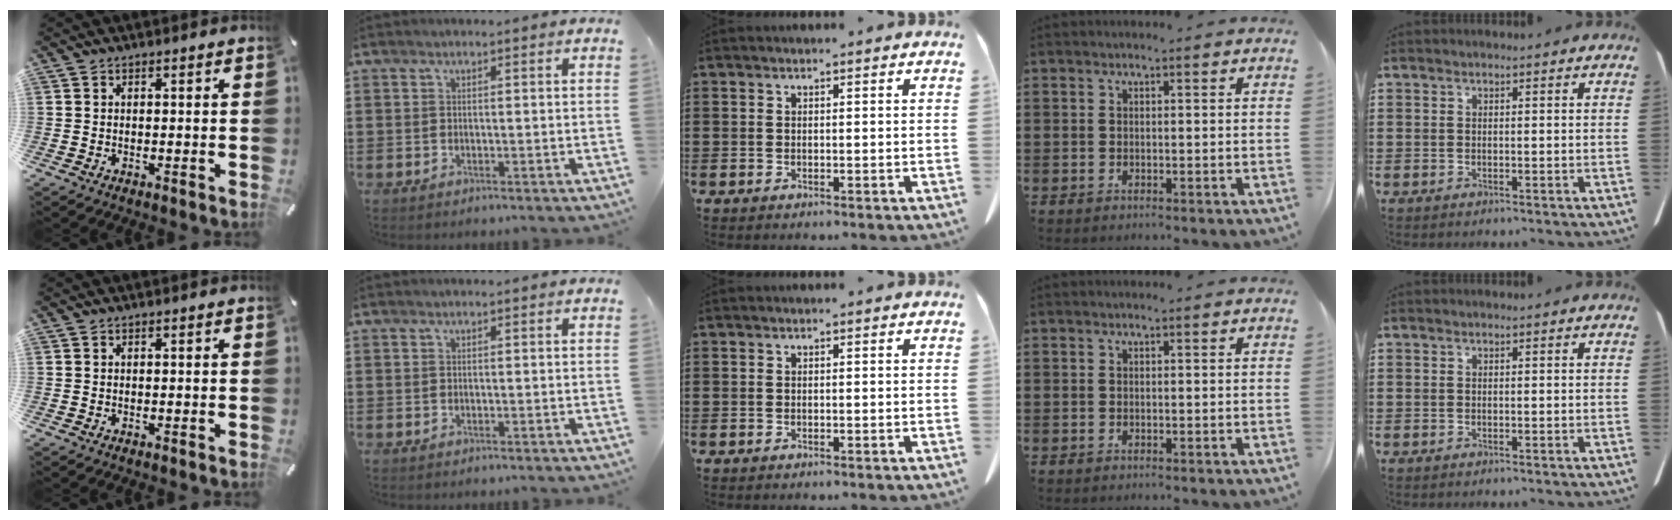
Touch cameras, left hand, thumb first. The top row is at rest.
{}